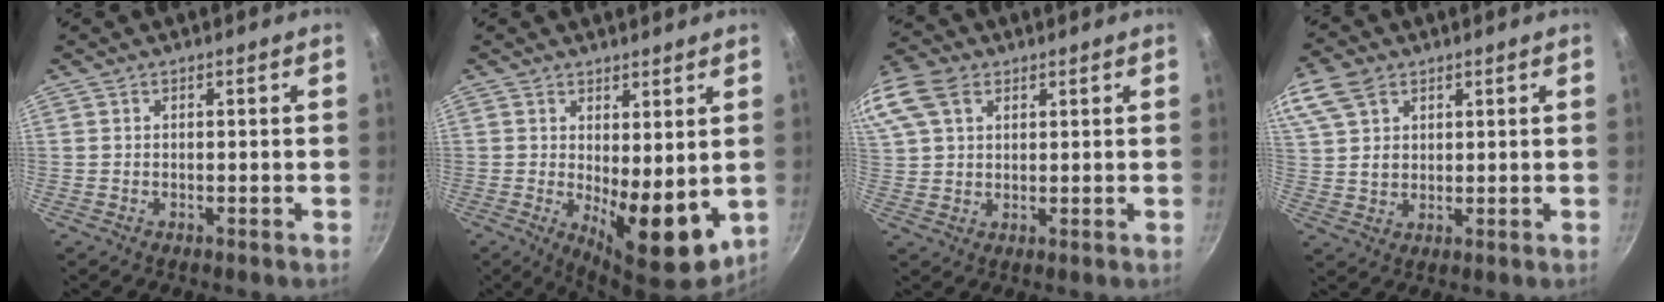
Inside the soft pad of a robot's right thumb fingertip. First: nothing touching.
{"total": 10.7, "force": [0.1, 4.4, 9.8], "torque": [-0.118, -0.023, 0.013]}
{"total": 17.3, "force": [7.7, 12.0, 9.8], "torque": [-0.240, 0.044, 0.146]}
{"total": 11.0, "force": [5.6, 7.4, 5.8], "torque": [-0.117, 0.006, 0.112]}